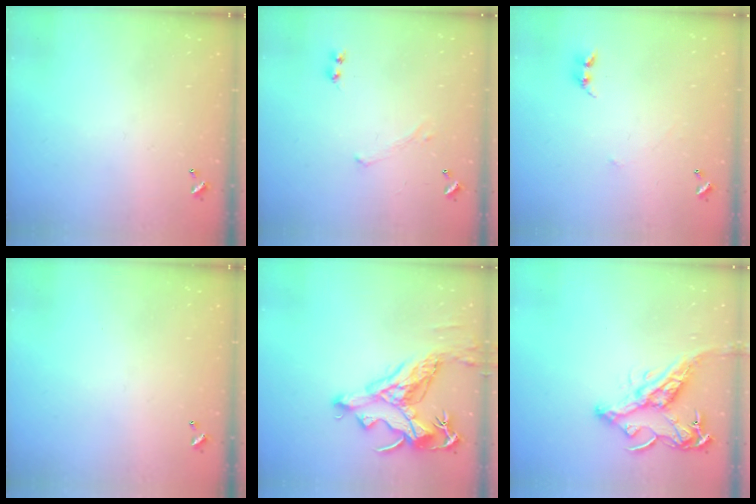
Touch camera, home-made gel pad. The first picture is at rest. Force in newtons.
{"total": 0.0}
{"total": 2.6, "press": 2.6, "slide": 0.3}
{"total": 0.0}
{"total": 9.9, "press": 9.7, "slide": 1.9}
{"total": 15.3, "press": 15.2, "slide": 1.8}